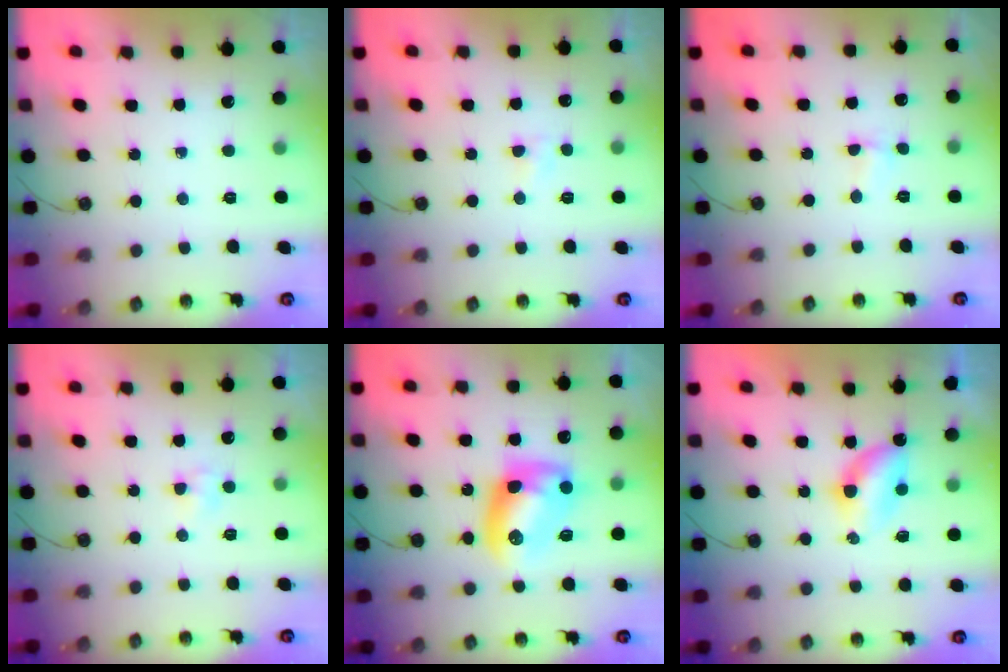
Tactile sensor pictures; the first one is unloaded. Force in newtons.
{"total": 2.9, "press": 2.9, "slide": 0.4}
{"total": 2.8, "press": 1.1, "slide": 2.5}
{"total": 3.1, "press": 3.0, "slide": 0.4}
{"total": 11.9, "press": 11.9, "slide": 0.4}
{"total": 4.5, "press": 4.5, "slide": 0.6}